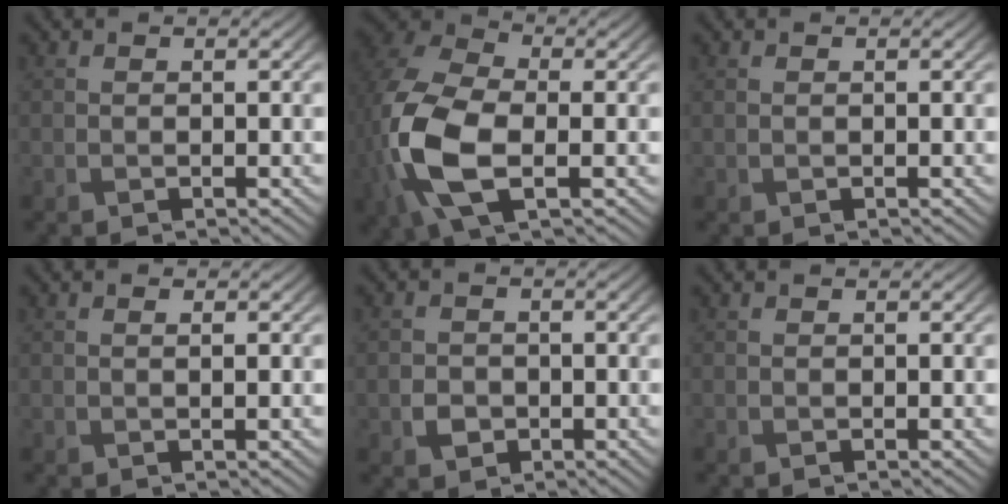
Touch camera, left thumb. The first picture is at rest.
{"total": 13.8, "force": [-2.6, 8.4, 10.7], "torque": [-0.299, -0.025, -0.052]}
{"total": 0.0}
{"total": 0.6, "force": [0.2, 0.1, 0.6], "torque": [-0.010, 0.001, 0.003]}
{"total": 2.3, "force": [-0.8, 1.9, 0.9], "torque": [-0.019, -0.005, -0.017]}
{"total": 0.0}